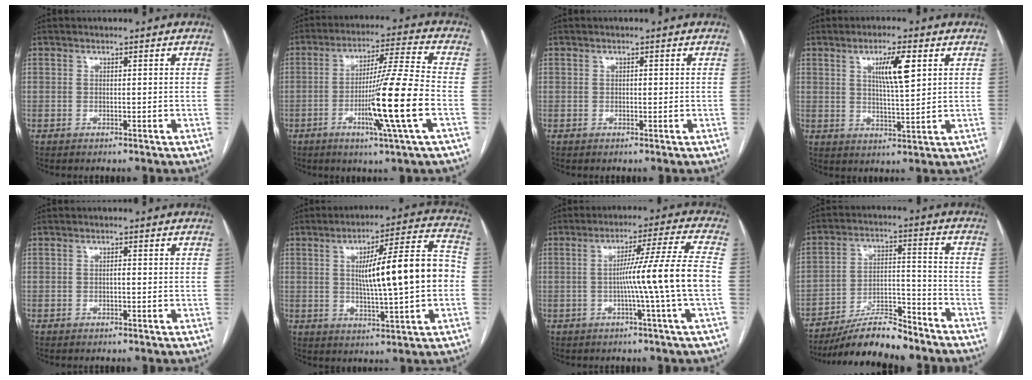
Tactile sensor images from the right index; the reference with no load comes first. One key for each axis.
{"total": 13.7, "fx": -3.9, "fy": -2.0, "fz": 13.0, "tx": -0.231, "ty": -0.012, "tz": -0.073}
{"total": 0.6, "fx": 0.0, "fy": 0.3, "fz": 0.5, "tx": -0.008, "ty": 0.001, "tz": 0.000}
{"total": 6.9, "fx": 2.7, "fy": 0.8, "fz": 6.3, "tx": -0.110, "ty": 0.000, "tz": 0.046}
{"total": 0.6, "fx": -0.1, "fy": 0.2, "fz": 0.6, "tx": -0.010, "ty": 0.001, "tz": -0.002}
{"total": 15.0, "fx": 0.3, "fy": 1.4, "fz": 14.9, "tx": -0.227, "ty": 0.023, "tz": 0.005}
{"total": 10.9, "fx": -1.8, "fy": -2.8, "fz": 10.4, "tx": -0.165, "ty": 0.004, "tz": -0.028}
{"total": 12.1, "fx": -10.6, "fy": 2.2, "fz": 5.4, "tx": -0.087, "ty": 0.009, "tz": -0.186}